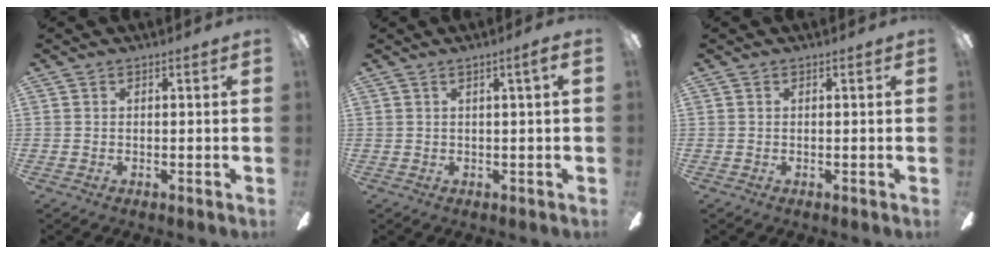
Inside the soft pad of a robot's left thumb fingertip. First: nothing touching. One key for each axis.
{"total": 2.6, "fx": 1.0, "fy": 0.2, "fz": 2.4, "tx": -0.040, "ty": -0.002, "tz": 0.013}
{"total": 0.0}